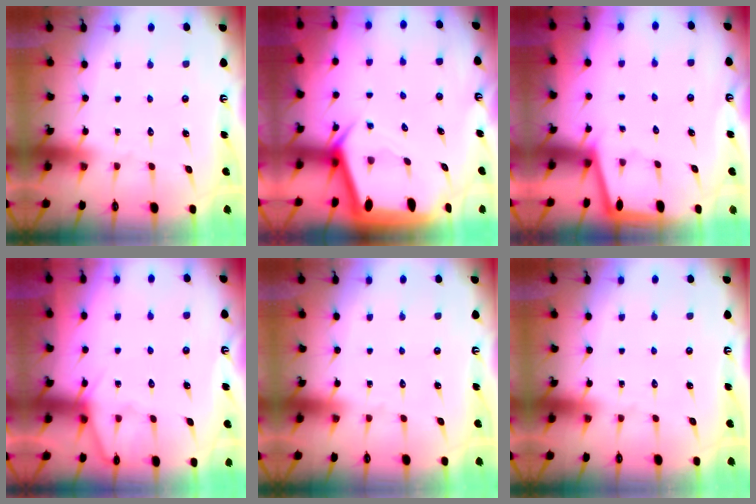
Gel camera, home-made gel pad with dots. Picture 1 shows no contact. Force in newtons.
{"total": 3.4, "press": 3.4, "slide": 0.5}
{"total": 1.4, "press": 1.4, "slide": 0.2}
{"total": 6.9, "press": 6.8, "slide": 0.7}
{"total": 0.0}
{"total": 0.0}